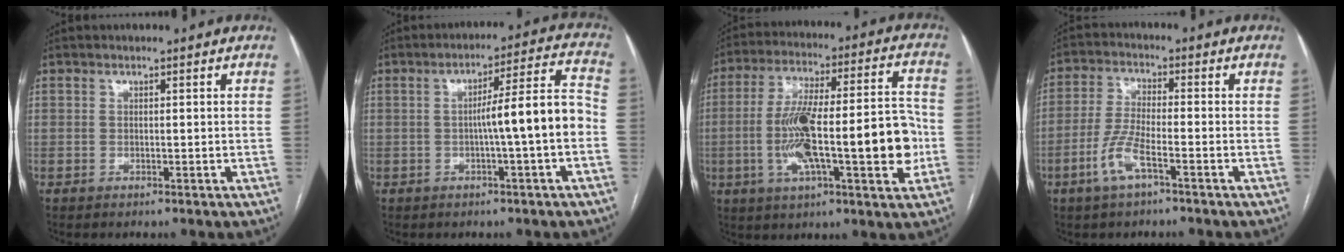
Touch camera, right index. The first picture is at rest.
{"total": 9.4, "force": [-1.8, -0.5, 9.2], "torque": [-0.135, 0.022, -0.028]}
{"total": 20.6, "force": [-3.5, 3.9, 19.9], "torque": [-0.314, 0.025, -0.046]}
{"total": 6.3, "force": [-3.1, 1.3, 5.3], "torque": [-0.121, -0.001, -0.062]}